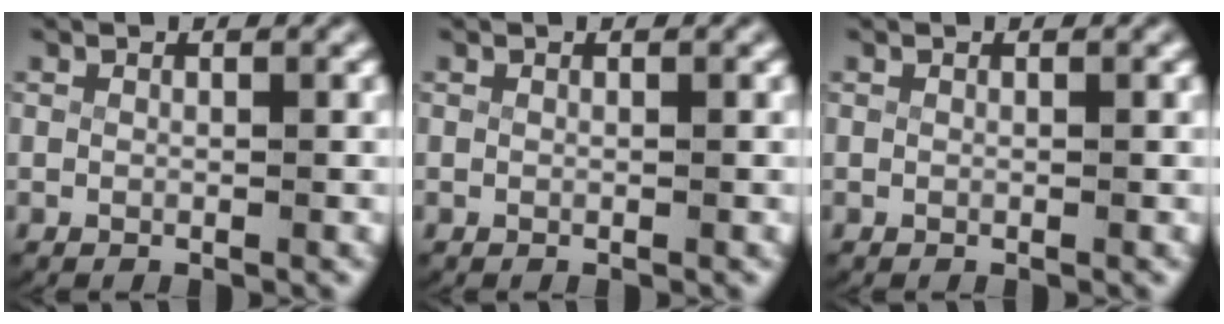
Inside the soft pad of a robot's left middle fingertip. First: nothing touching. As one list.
[{"total": 0.0}, {"total": 0.0}]